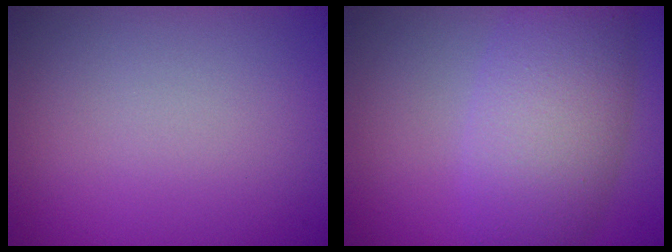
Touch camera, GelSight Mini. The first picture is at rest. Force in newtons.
{"total": 6.8, "press": 6.8, "slide": 0.2}